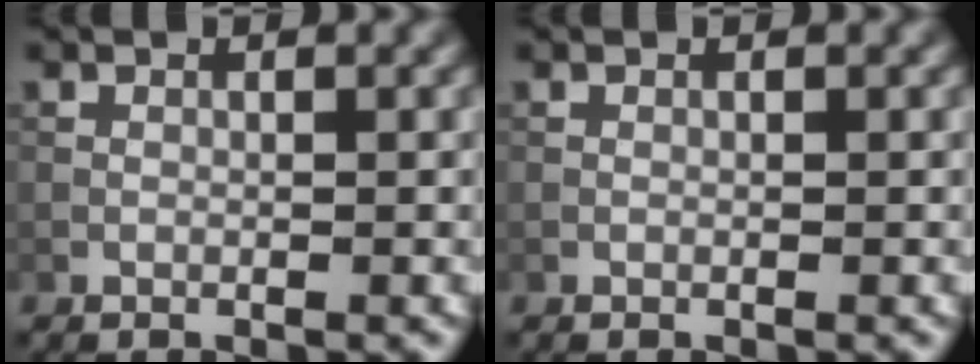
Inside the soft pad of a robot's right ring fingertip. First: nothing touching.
{"total": 0.0}